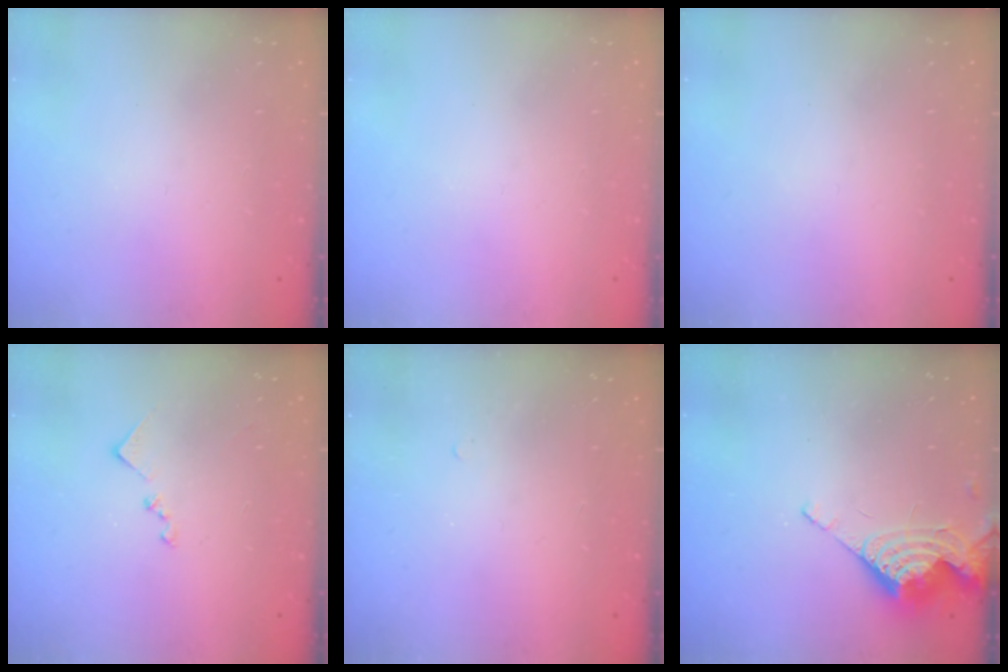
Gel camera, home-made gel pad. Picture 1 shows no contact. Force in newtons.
{"total": 0.0}
{"total": 0.0}
{"total": 8.2, "press": 8.2, "slide": 0.7}
{"total": 4.6, "press": 4.5, "slide": 0.6}
{"total": 8.7, "press": 8.6, "slide": 0.2}